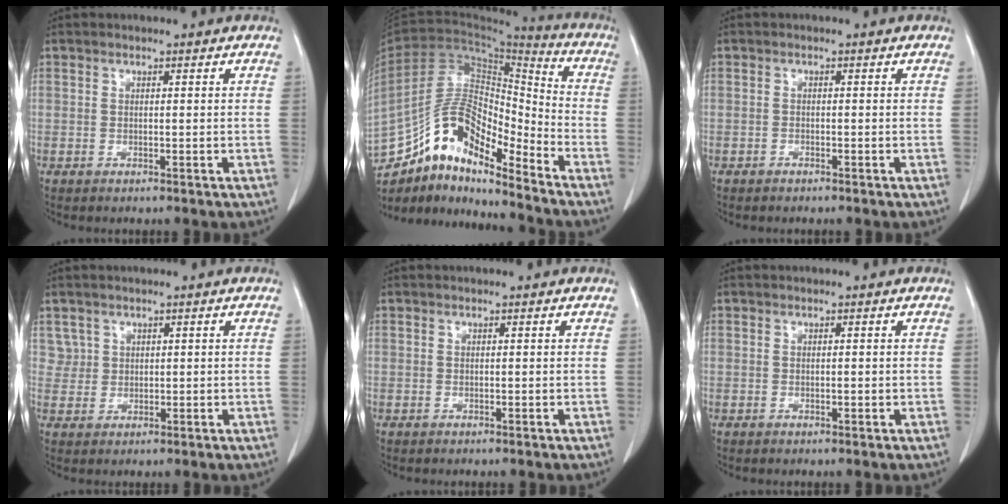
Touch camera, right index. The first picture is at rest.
{"total": 15.2, "force": [-11.8, 4.3, 8.6], "torque": [-0.155, 0.041, -0.212]}
{"total": 0.5, "force": [-0.5, 0.2, 0.1], "torque": [-0.007, 0.000, -0.010]}
{"total": 2.5, "force": [1.3, 2.1, -0.3], "torque": [0.022, 0.006, 0.020]}
{"total": 0.0}
{"total": 0.5, "force": [0.0, 0.3, 0.5], "torque": [-0.006, 0.001, 0.002]}